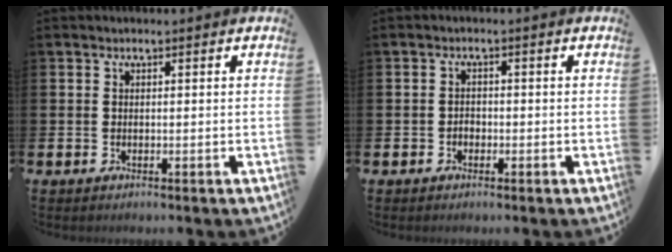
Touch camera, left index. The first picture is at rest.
{"total": 1.3, "force": [-0.6, 1.0, 0.5], "torque": [-0.007, 0.001, -0.014]}